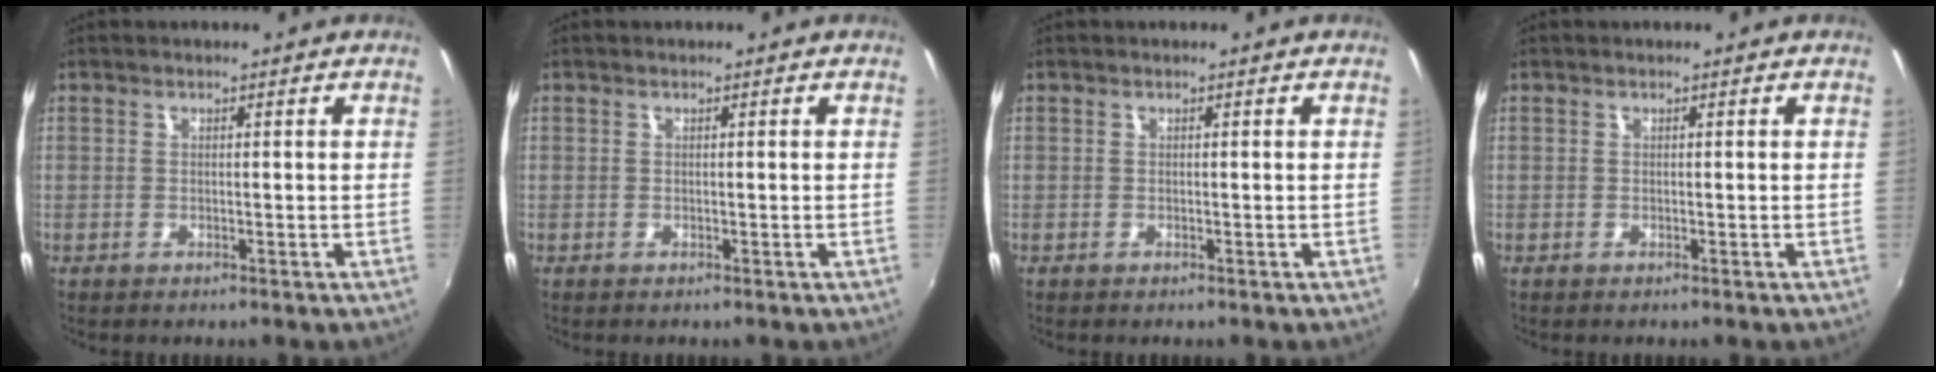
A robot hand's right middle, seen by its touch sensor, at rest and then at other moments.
{"total": 0.0}
{"total": 0.0}
{"total": 0.0}